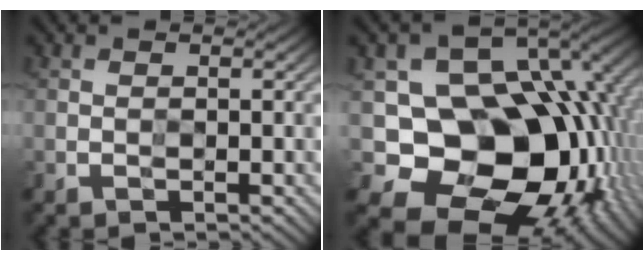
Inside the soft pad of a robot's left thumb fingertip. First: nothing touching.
{"total": 17.4, "force": [-2.0, 13.7, 10.5], "torque": [-0.158, -0.049, -0.017]}